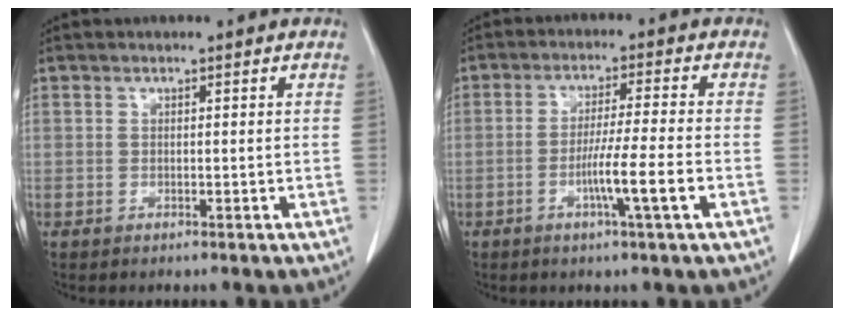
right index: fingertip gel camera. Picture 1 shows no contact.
{"total": 7.3, "force": [-2.6, -1.0, 6.8], "torque": [-0.117, -0.013, -0.049]}